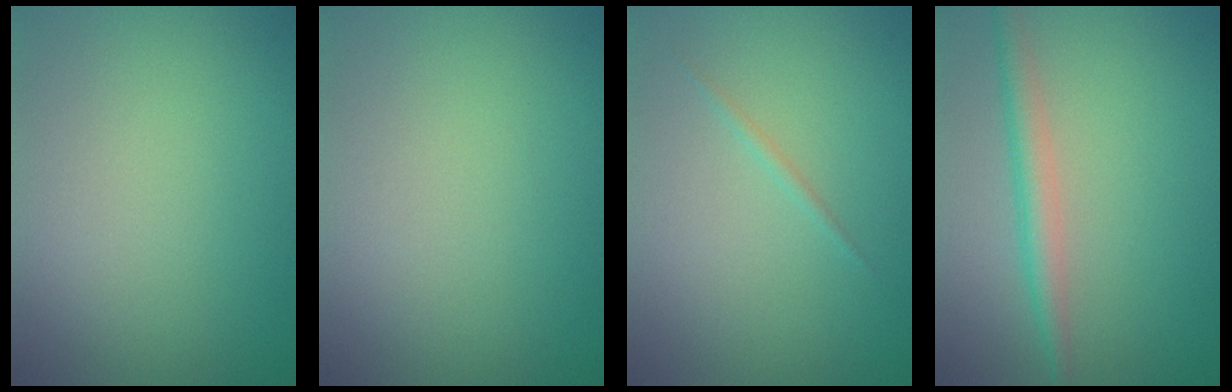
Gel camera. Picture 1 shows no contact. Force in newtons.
{"total": 0.0}
{"total": 0.5, "press": 0.5, "slide": 0.0}
{"total": 2.5, "press": 2.5, "slide": 0.1}